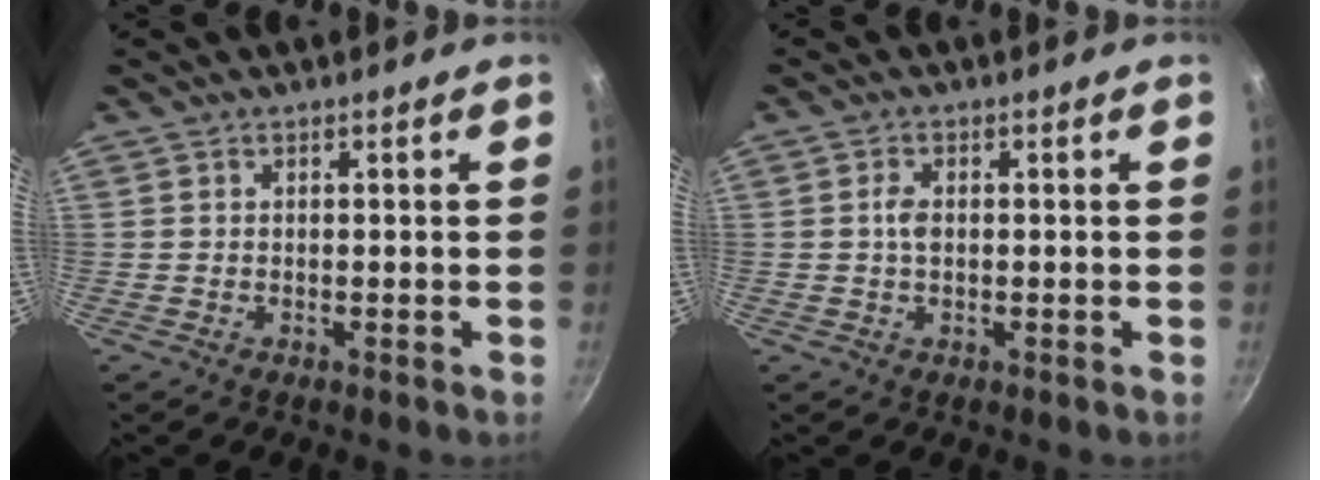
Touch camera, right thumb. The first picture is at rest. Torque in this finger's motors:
{"motor_torque": [0.04, 0.89, 0.73, 0.13, 0.15]}